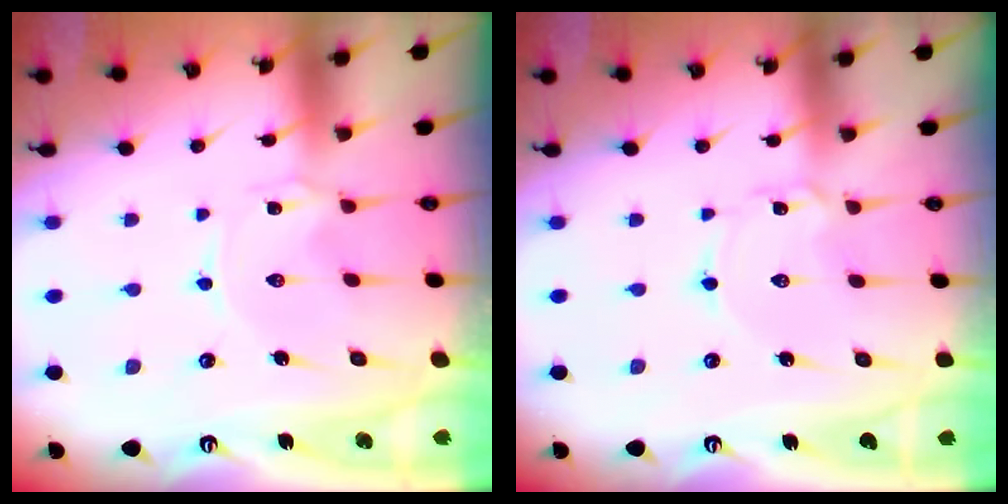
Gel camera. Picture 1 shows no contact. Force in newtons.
{"total": 1.8, "press": 1.8, "slide": 0.1}